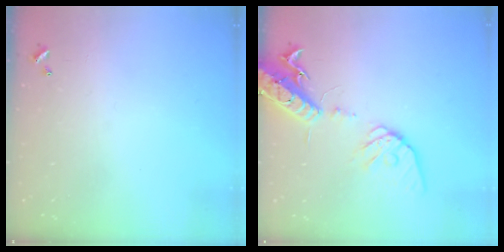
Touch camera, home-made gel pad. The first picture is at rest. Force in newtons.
{"total": 17.5, "press": 17.1, "slide": 3.5}